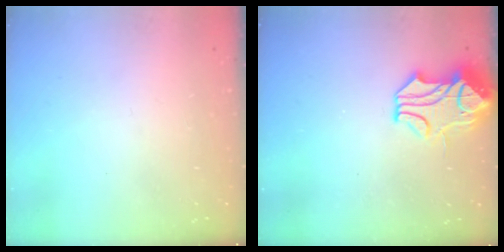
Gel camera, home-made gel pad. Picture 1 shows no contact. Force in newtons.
{"total": 2.1, "press": 1.5, "slide": 1.5}